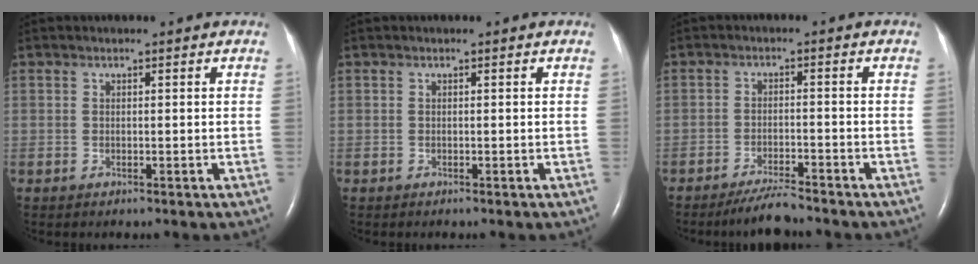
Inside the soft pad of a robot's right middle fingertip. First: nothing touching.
{"total": 0.0}
{"total": 4.5, "force": [-4.1, 0.1, 1.8], "torque": [-0.040, -0.015, -0.075]}